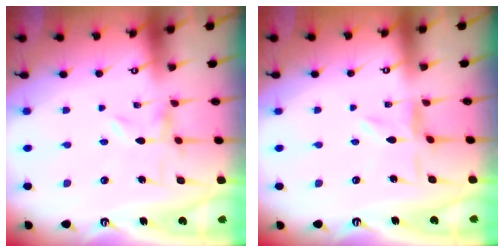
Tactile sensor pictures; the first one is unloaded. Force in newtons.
{"total": 2.1, "press": 2.1, "slide": 0.3}